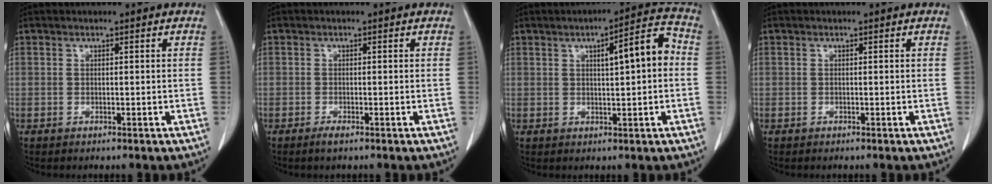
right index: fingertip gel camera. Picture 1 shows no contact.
{"total": 1.0, "force": [-0.7, 0.0, 0.8], "torque": [-0.015, -0.002, -0.014]}
{"total": 7.5, "force": [1.0, 1.3, 7.3], "torque": [-0.104, 0.021, 0.011]}
{"total": 0.0}